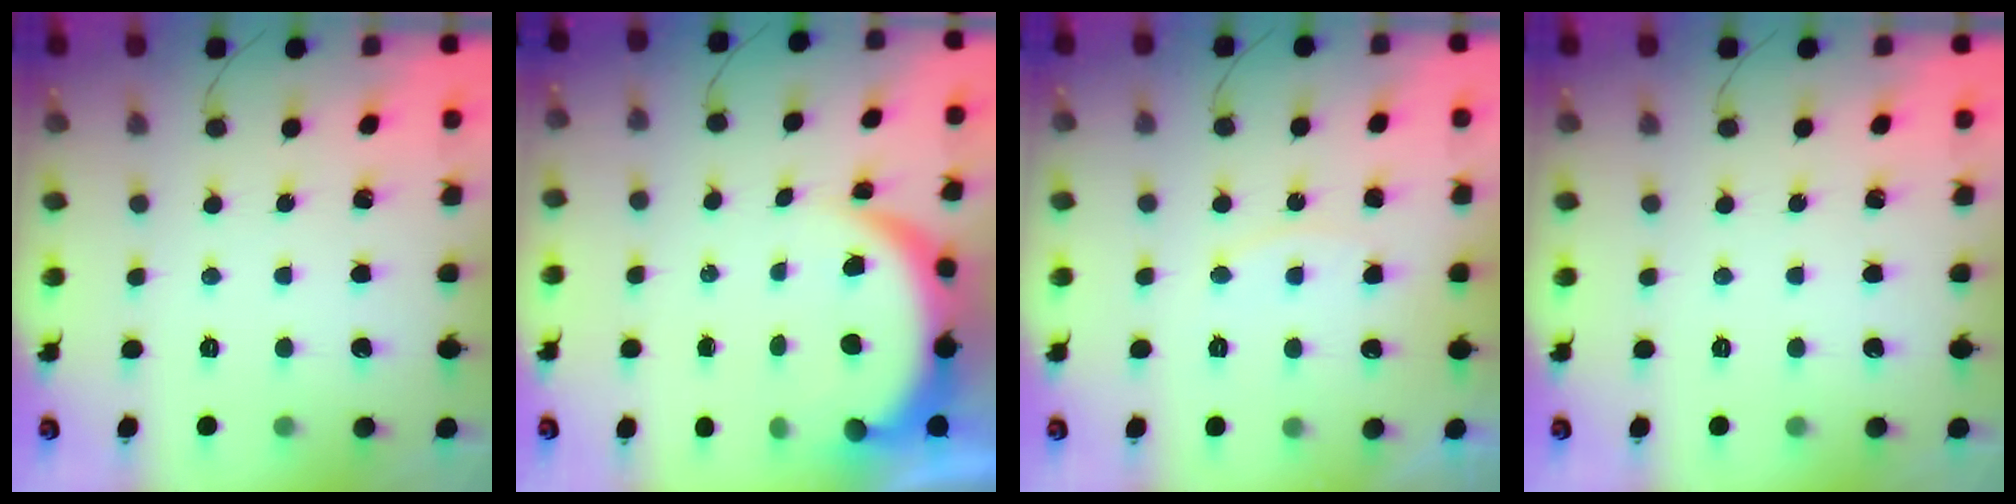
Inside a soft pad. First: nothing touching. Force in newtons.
{"total": 6.4, "press": 6.4, "slide": 0.9}
{"total": 6.8, "press": 6.8, "slide": 0.6}
{"total": 0.0}